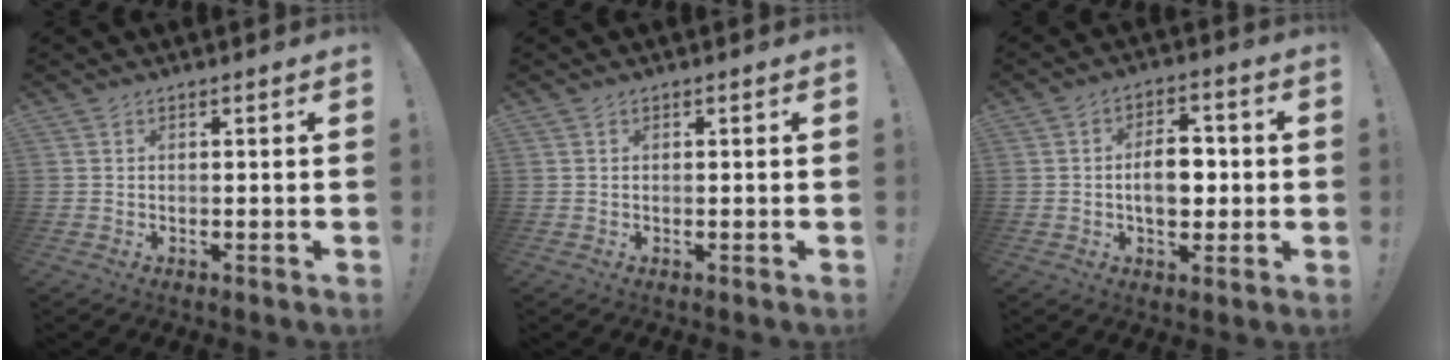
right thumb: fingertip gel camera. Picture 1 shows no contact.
{"total": 0.0}
{"total": 9.9, "force": [-0.5, 6.4, 7.5], "torque": [-0.122, 0.010, -0.010]}